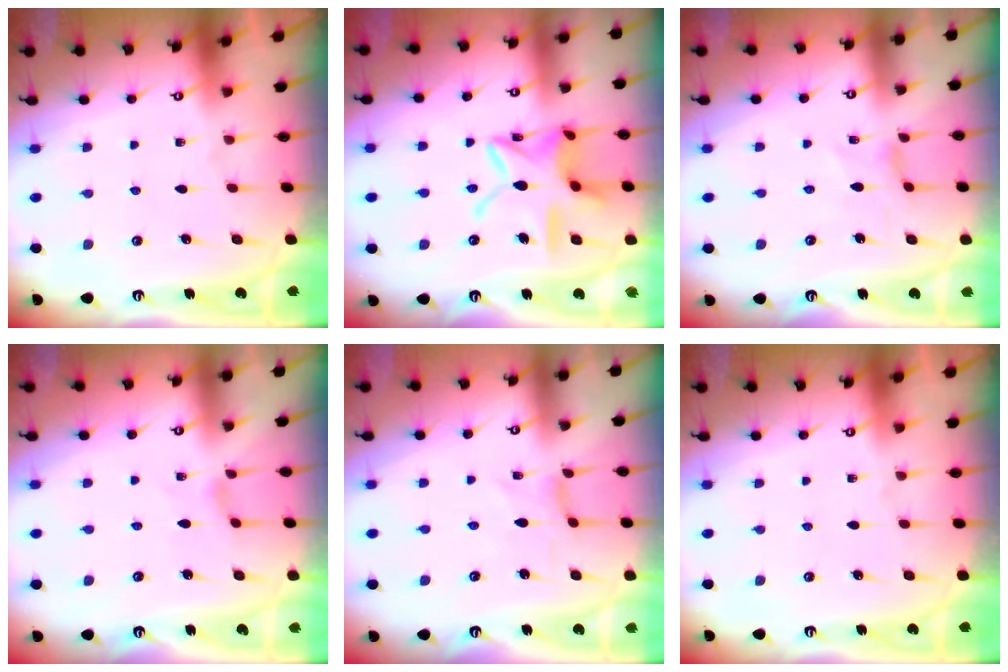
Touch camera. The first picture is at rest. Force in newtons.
{"total": 16.6, "press": 16.6, "slide": 1.4}
{"total": 1.4, "press": 1.4, "slide": 0.3}
{"total": 0.0}
{"total": 0.0}
{"total": 0.0}